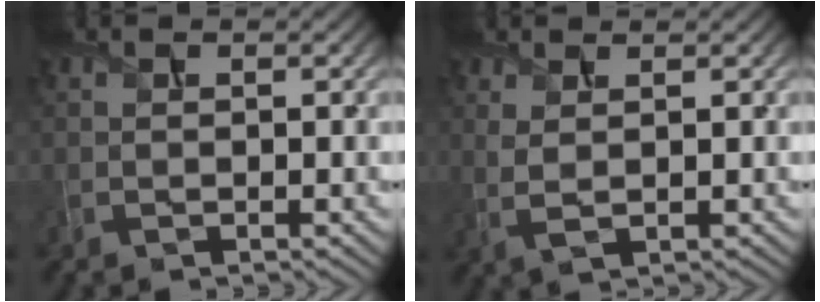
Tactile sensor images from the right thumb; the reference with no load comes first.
{"total": 1.9, "force": [1.0, 0.4, 1.5], "torque": [-0.038, 0.000, 0.021]}